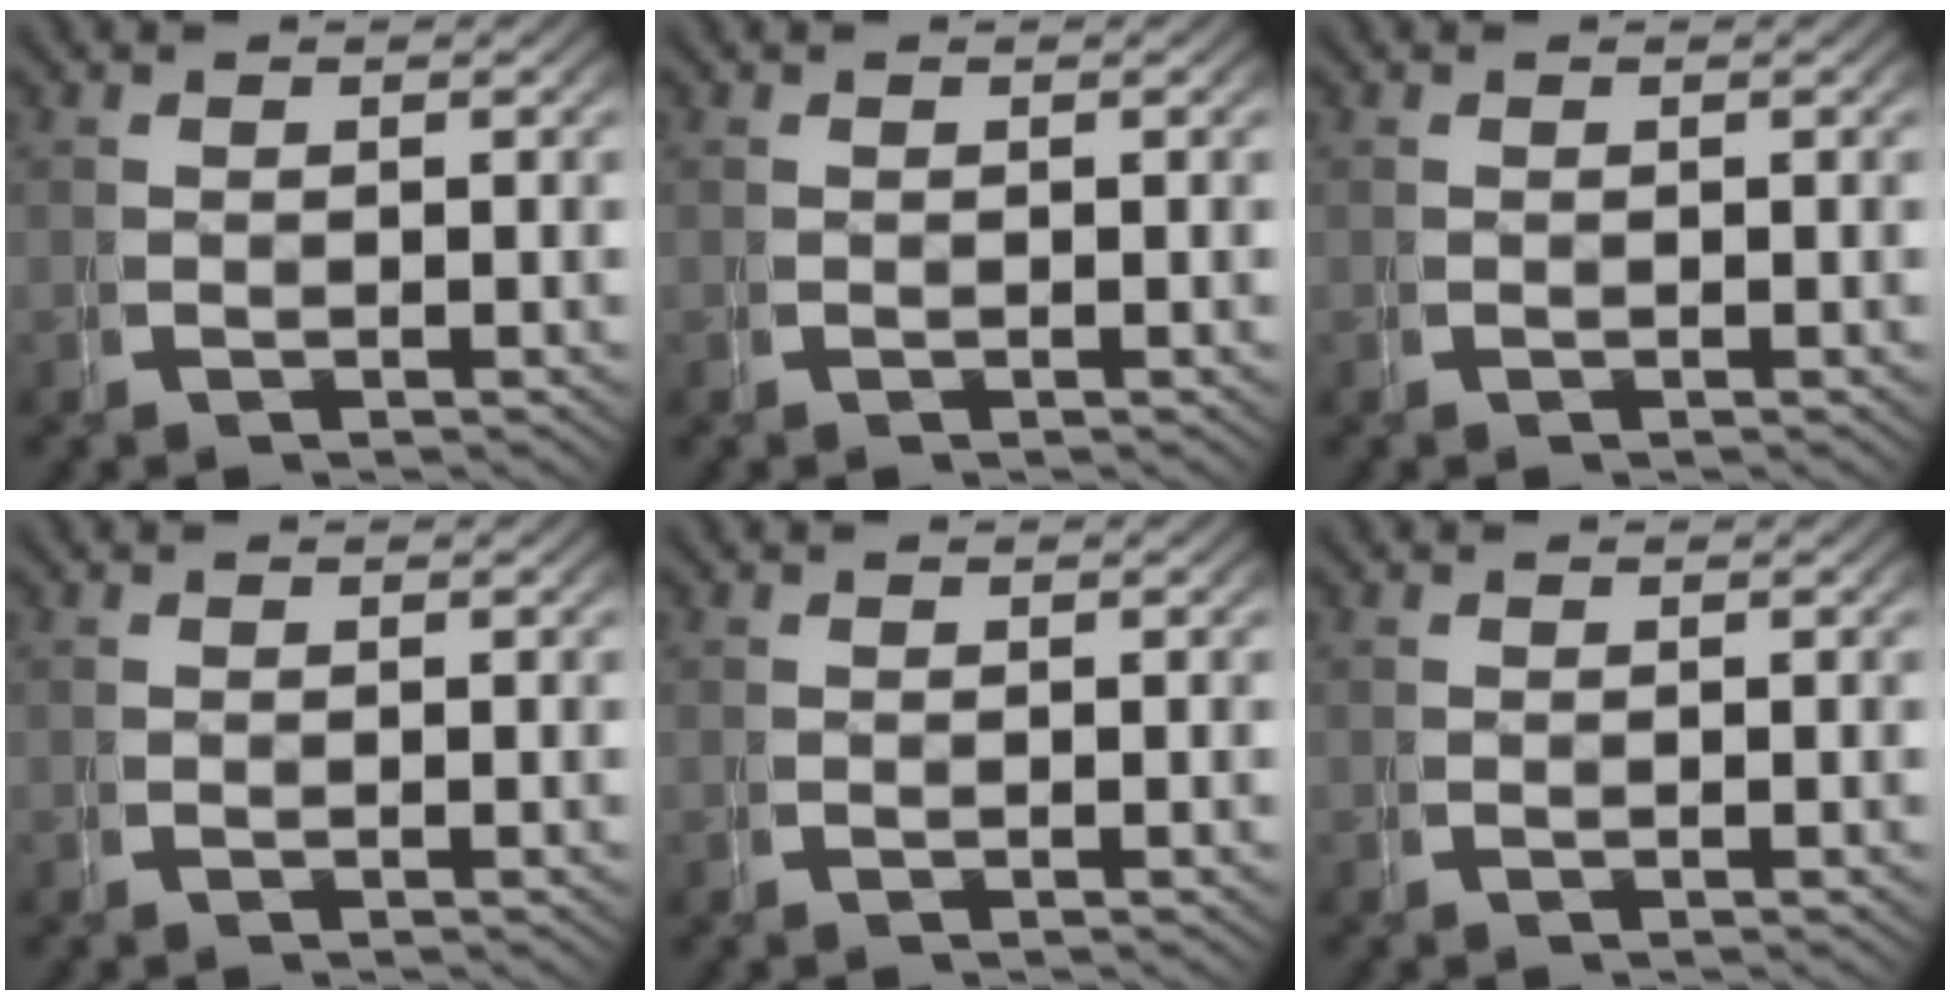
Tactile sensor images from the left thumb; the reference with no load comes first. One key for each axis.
{"total": 0.0}
{"total": 0.0}
{"total": 0.0}
{"total": 0.0}
{"total": 0.0}